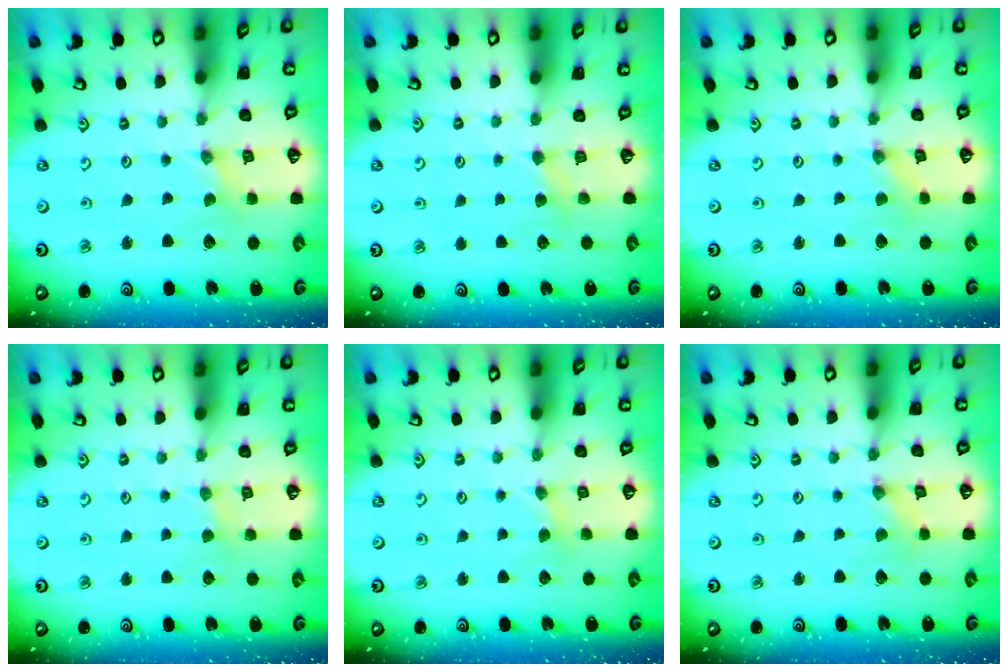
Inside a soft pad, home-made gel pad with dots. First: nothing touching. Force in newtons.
{"total": 2.9, "press": 2.9, "slide": 0.5}
{"total": 0.0}
{"total": 2.3, "press": 2.3, "slide": 0.4}
{"total": 2.2, "press": 2.2, "slide": 0.4}
{"total": 0.0}